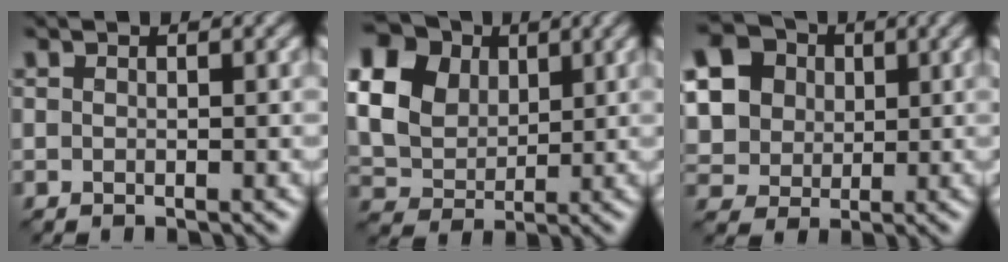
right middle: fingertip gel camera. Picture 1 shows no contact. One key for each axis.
{"total": 17.7, "fx": 6.6, "fy": 14.4, "fz": 7.8, "tx": -0.220, "ty": 0.027, "tz": 0.104}
{"total": 10.9, "fx": 2.9, "fy": 9.5, "fz": 4.5, "tx": -0.137, "ty": 0.016, "tz": 0.064}